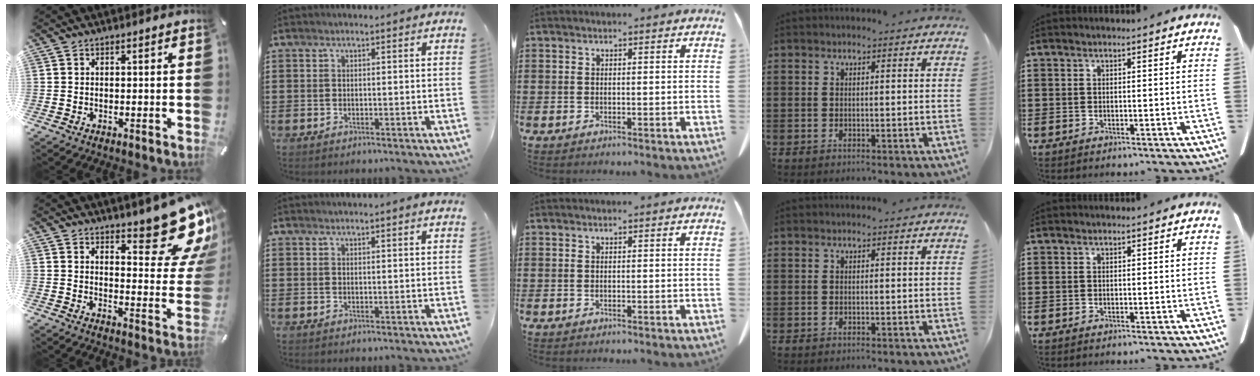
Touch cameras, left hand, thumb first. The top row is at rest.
{"thumb": {"total": 16.2, "force": [11.7, 5.7, 9.5], "torque": [-0.103, -0.110, 0.196]}, "index": {"total": 1.4, "force": [1.3, -0.2, 0.3], "torque": [-0.006, -0.003, 0.026]}}